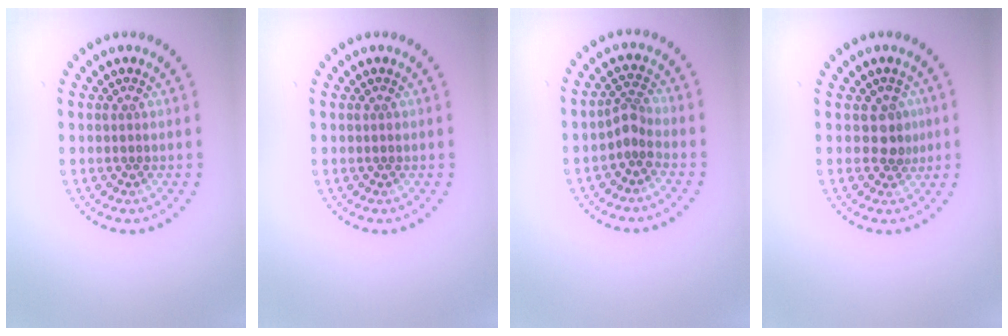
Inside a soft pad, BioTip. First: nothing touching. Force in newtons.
{"total": 0.0}
{"total": 2.0, "press": 1.5, "slide": 1.3}
{"total": 2.0, "press": 1.5, "slide": 1.3}